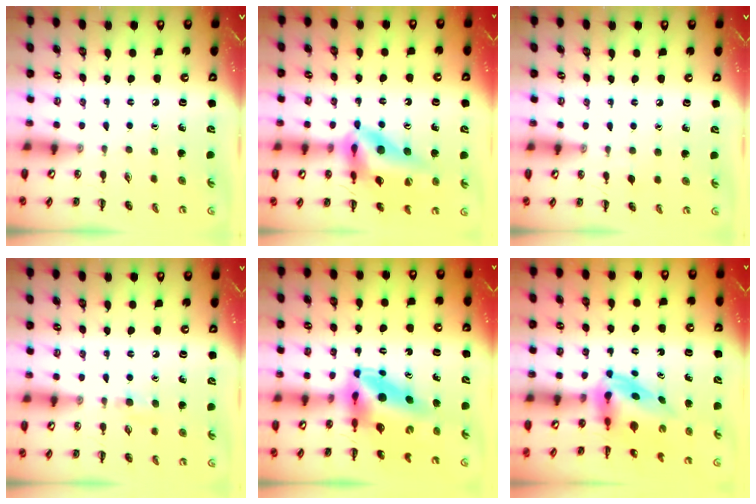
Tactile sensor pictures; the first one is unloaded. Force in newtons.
{"total": 15.4, "press": 14.5, "slide": 5.2}
{"total": 2.4, "press": 2.3, "slide": 0.9}
{"total": 3.6, "press": 3.3, "slide": 1.5}
{"total": 7.8, "press": 7.5, "slide": 2.1}
{"total": 3.7, "press": 3.6, "slide": 1.0}